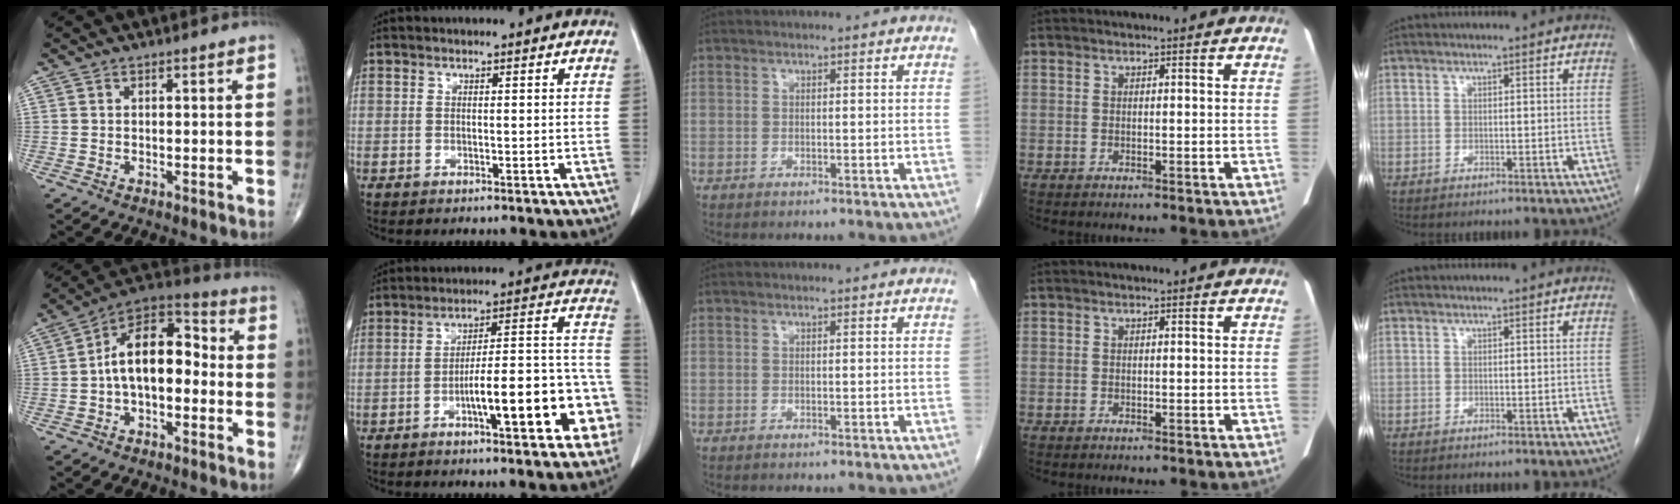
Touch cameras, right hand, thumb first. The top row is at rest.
{"thumb": {"total": 14.1, "force": [-0.9, 8.1, 11.6], "torque": [-0.160, 0.049, -0.031]}, "index": {"total": 15.4, "force": [-5.8, 3.1, 14.0], "torque": [-0.165, 0.041, -0.076]}}